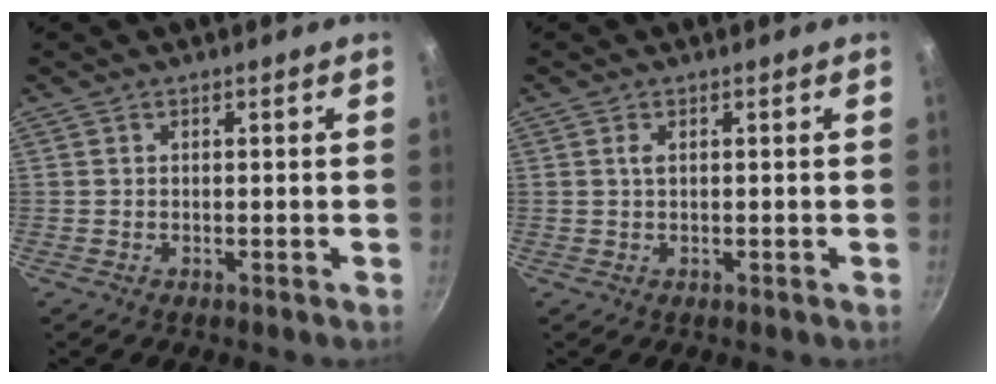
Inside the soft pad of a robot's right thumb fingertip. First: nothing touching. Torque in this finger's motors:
{"motor_torque": [0.26, -0.28, 0.24, -0.07, 0.00]}